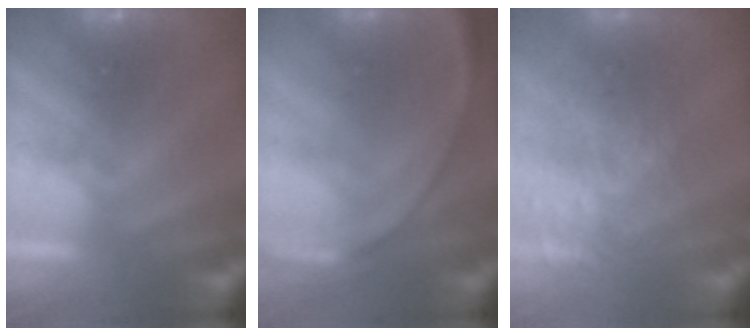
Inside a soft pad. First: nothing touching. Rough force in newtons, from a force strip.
{"total": 2.7}
{"total": 3.9}